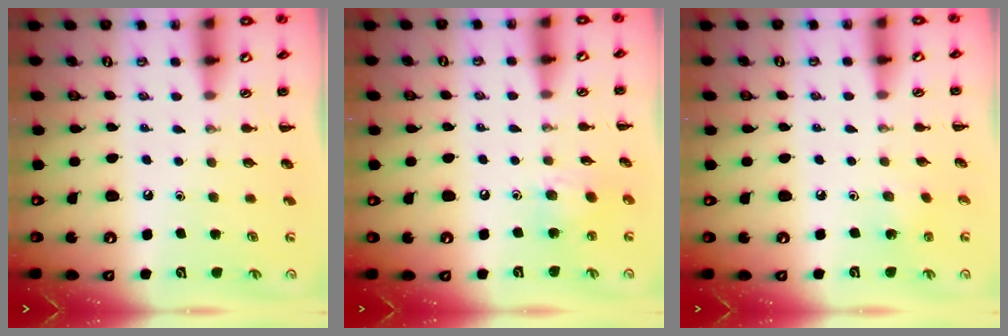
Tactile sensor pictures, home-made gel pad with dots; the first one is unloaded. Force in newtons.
{"total": 8.8, "press": 8.6, "slide": 1.8}
{"total": 1.8, "press": 1.7, "slide": 0.6}